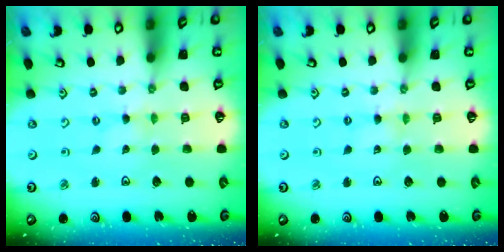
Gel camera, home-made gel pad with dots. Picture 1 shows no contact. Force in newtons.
{"total": 2.0, "press": 2.0, "slide": 0.3}